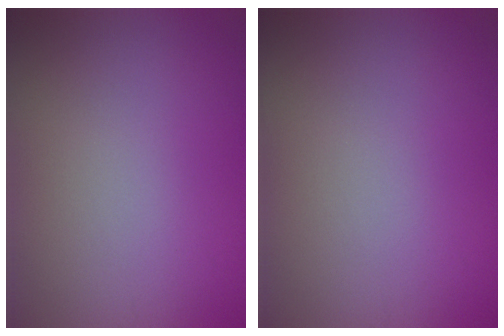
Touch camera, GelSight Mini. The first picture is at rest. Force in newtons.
{"total": 0.0}